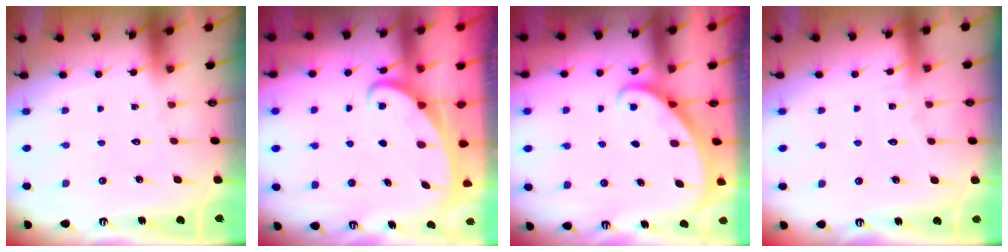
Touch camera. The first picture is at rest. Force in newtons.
{"total": 2.2, "press": 2.2, "slide": 0.3}
{"total": 1.6, "press": 1.6, "slide": 0.0}
{"total": 3.5, "press": 3.5, "slide": 0.3}